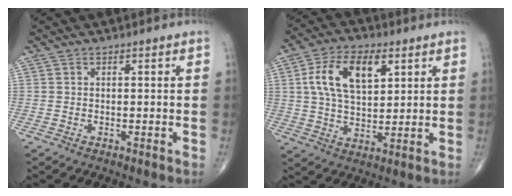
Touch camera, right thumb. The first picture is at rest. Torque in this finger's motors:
{"motor_torque": [0.12, 0.32, 0.23, -0.13, 0.37]}